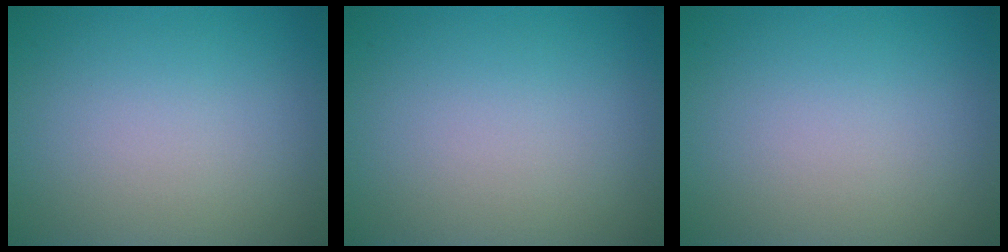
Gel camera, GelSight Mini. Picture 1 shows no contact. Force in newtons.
{"total": 0.0}
{"total": 0.0}